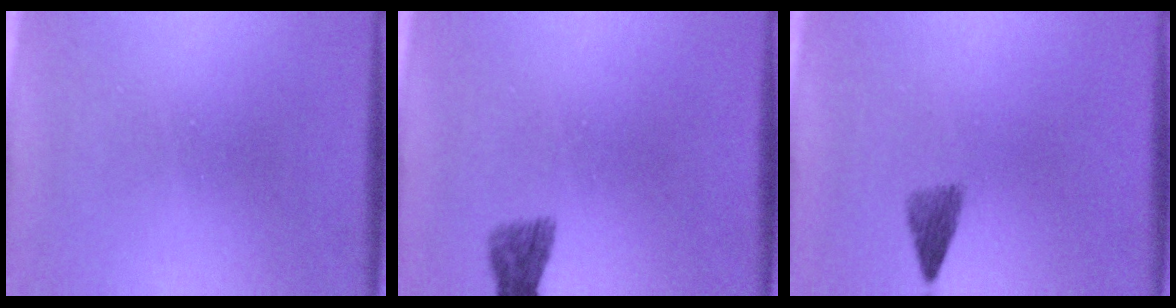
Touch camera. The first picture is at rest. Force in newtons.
{"total": 1.8}
{"total": 2.2}